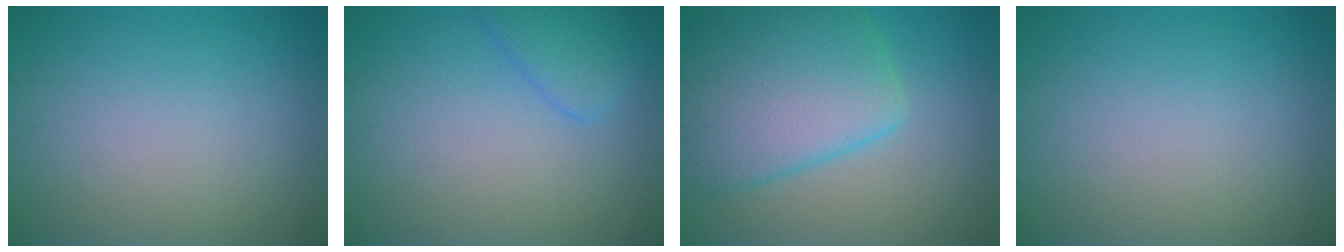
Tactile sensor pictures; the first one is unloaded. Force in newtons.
{"total": 2.5, "press": 2.5, "slide": 0.2}
{"total": 8.2, "press": 8.2, "slide": 0.6}
{"total": 0.0}